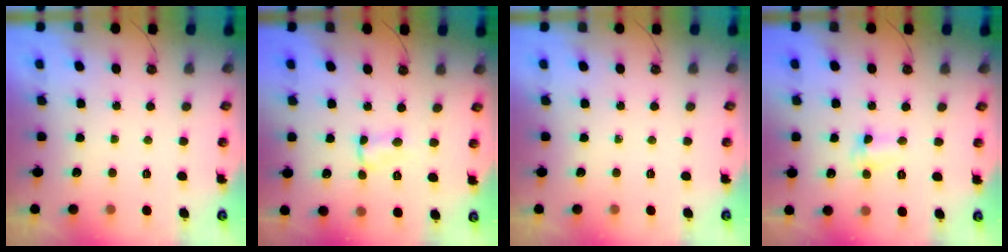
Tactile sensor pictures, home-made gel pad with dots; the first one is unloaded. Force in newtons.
{"total": 2.9, "press": 2.7, "slide": 1.0}
{"total": 0.0}
{"total": 2.6, "press": 2.6, "slide": 0.6}